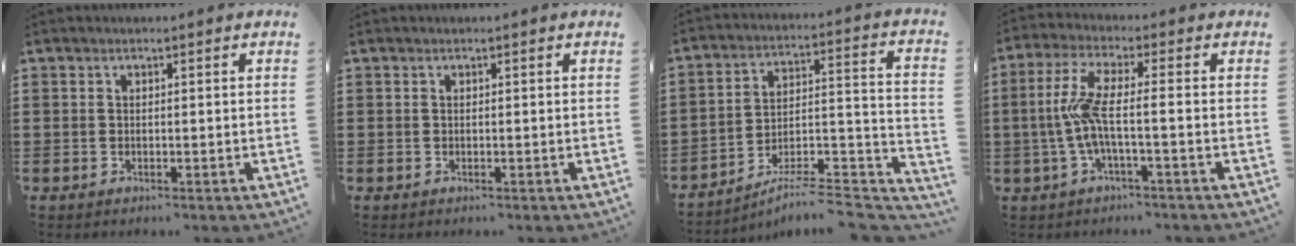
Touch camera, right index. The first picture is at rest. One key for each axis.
{"total": 0.0}
{"total": 6.6, "fx": -5.9, "fy": 0.8, "fz": 2.9, "tx": -0.041, "ty": -0.006, "tz": -0.116}
{"total": 6.6, "fx": -1.4, "fy": 0.4, "fz": 6.4, "tx": -0.144, "ty": -0.015, "tz": -0.036}